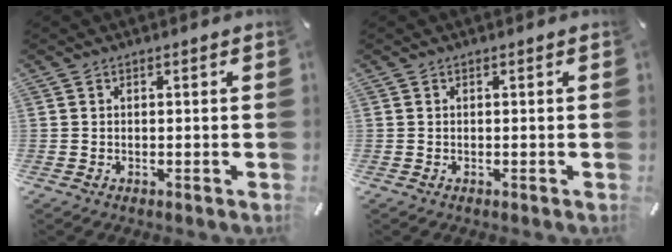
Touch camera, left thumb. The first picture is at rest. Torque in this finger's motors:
{"motor_torque": [0.06, 0.06, 0.00, 0.00, 0.00]}